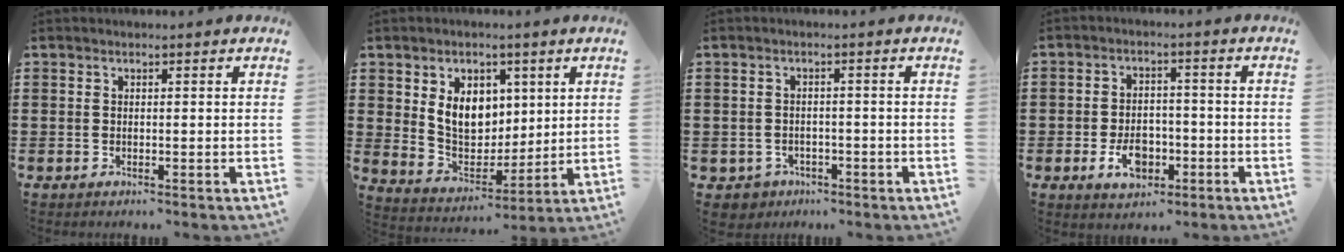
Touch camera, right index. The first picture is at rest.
{"total": 8.3, "force": [2.3, 6.4, 4.8], "torque": [-0.107, 0.010, 0.041]}
{"total": 2.0, "force": [-1.7, 1.1, -0.1], "torque": [-0.006, 0.004, -0.038]}
{"total": 5.3, "force": [-2.0, 3.6, 3.4], "torque": [-0.049, 0.002, -0.040]}